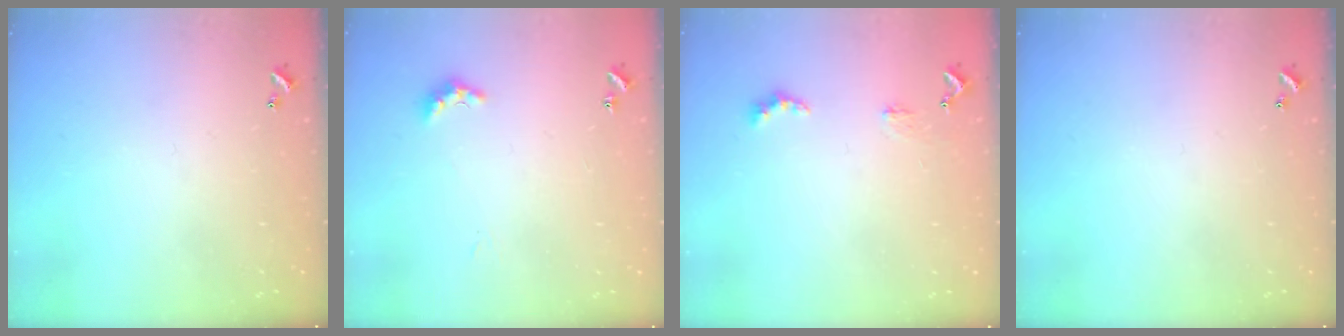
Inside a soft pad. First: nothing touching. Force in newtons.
{"total": 3.7, "press": 3.6, "slide": 0.6}
{"total": 2.5, "press": 2.5, "slide": 0.5}
{"total": 0.0}